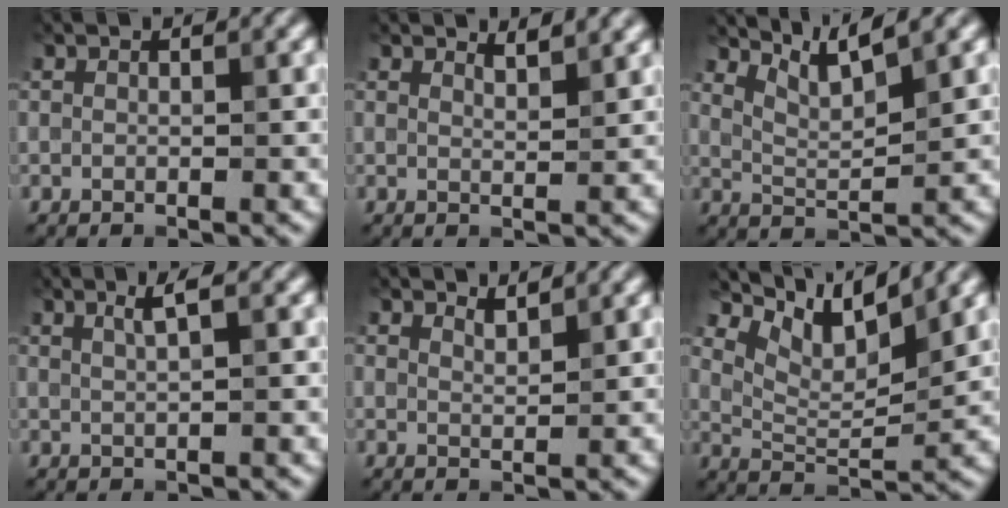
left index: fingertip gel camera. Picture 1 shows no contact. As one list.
[{"total": 1.8, "force": [1.7, 0.2, 0.6], "torque": [-0.007, 0.000, 0.025]}, {"total": 3.7, "force": [3.0, 0.6, 2.0], "torque": [-0.038, -0.001, 0.061]}, {"total": 1.9, "force": [0.9, 0.4, 1.6], "torque": [-0.025, 0.004, 0.013]}, {"total": 1.3, "force": [1.3, 0.1, 0.3], "torque": [-0.006, 0.000, 0.023]}, {"total": 6.7, "force": [4.5, 2.5, 4.3], "torque": [-0.075, 0.001, 0.078]}]